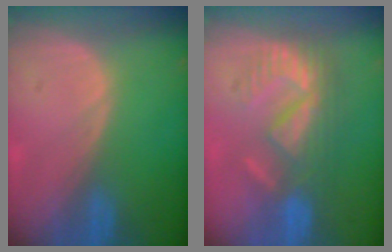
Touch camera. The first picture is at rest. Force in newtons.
{"total": 9.2, "press": 8.0, "slide": 4.6}